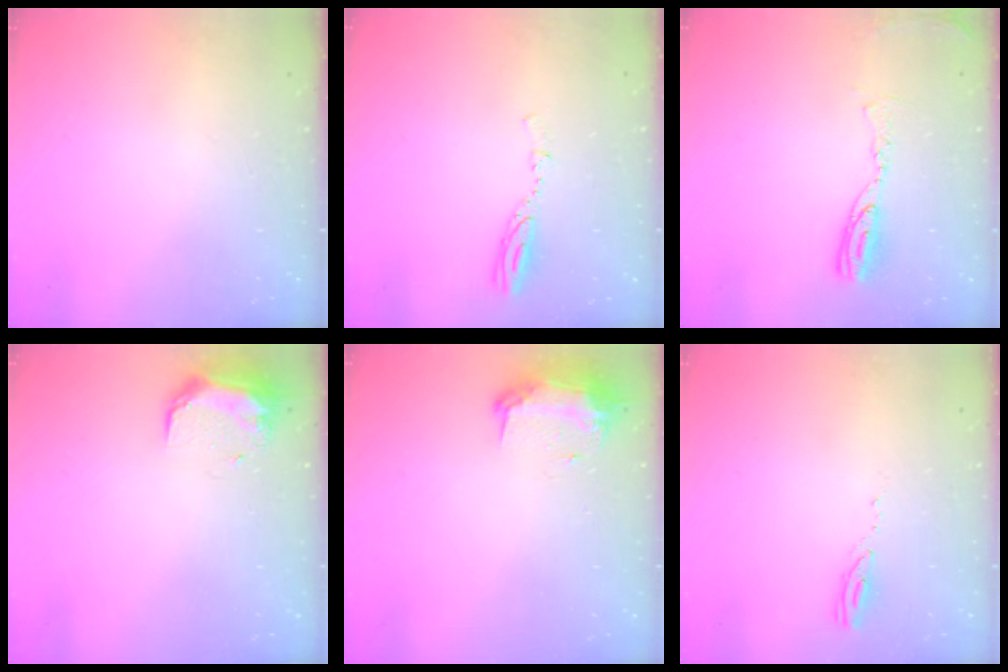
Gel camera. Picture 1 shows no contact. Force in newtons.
{"total": 3.8, "press": 3.7, "slide": 0.2}
{"total": 8.3, "press": 8.3, "slide": 0.8}
{"total": 8.9, "press": 8.8, "slide": 1.4}
{"total": 9.4, "press": 9.4, "slide": 0.7}
{"total": 3.4, "press": 3.4, "slide": 0.3}